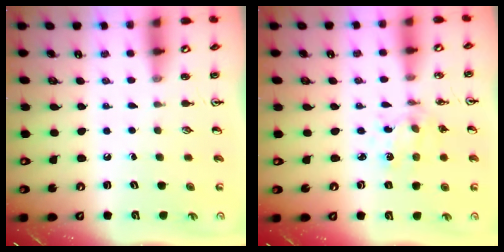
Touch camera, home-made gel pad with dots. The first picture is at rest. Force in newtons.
{"total": 2.2, "press": 2.2, "slide": 0.4}